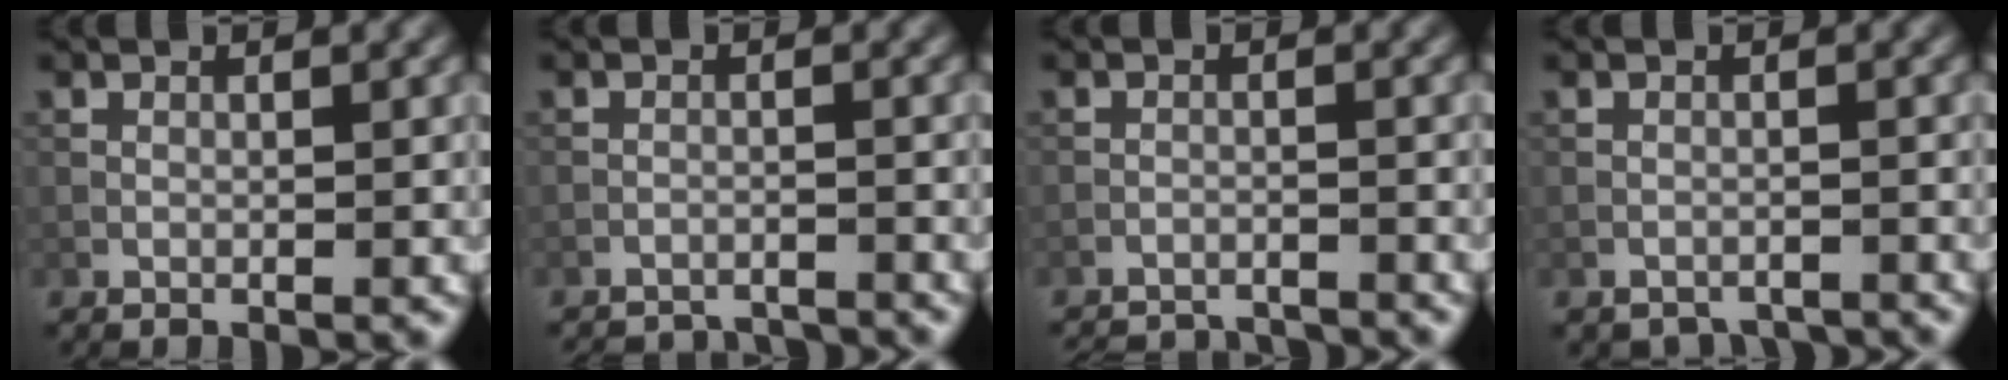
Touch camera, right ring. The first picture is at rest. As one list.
[{"total": 7.2, "force": [-7.1, 1.1, 0.8], "torque": [-0.005, -0.002, -0.098]}, {"total": 7.7, "force": [-7.5, 1.2, 0.9], "torque": [-0.008, -0.005, -0.107]}, {"total": 3.2, "force": [-3.1, 0.7, 0.2], "torque": [-0.010, -0.003, -0.044]}]